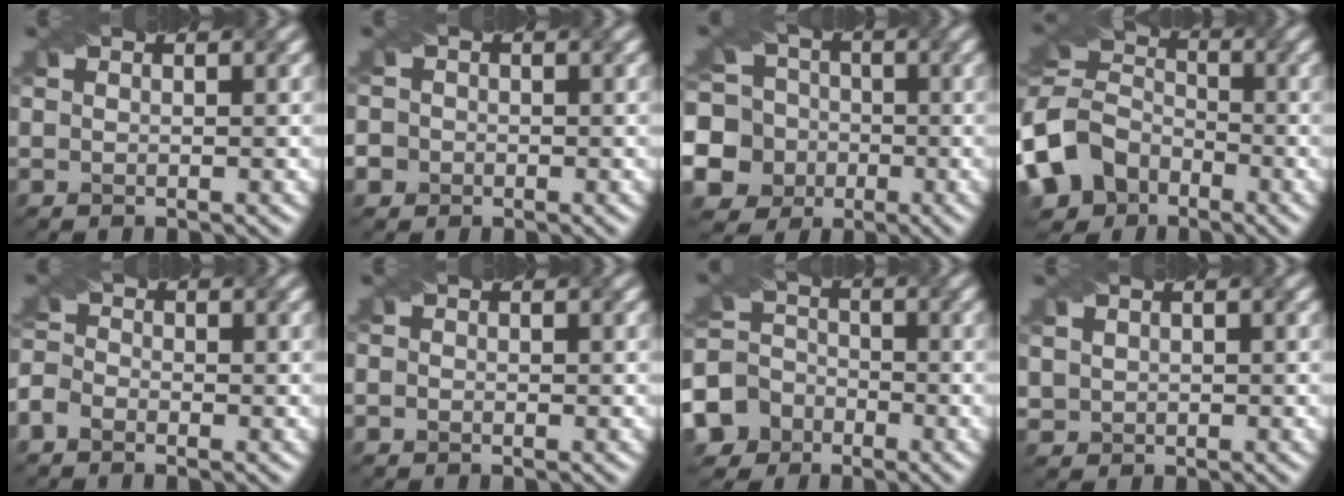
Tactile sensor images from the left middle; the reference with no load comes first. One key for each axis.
{"total": 3.7, "fx": -0.8, "fy": 3.5, "fz": 1.2, "tx": -0.021, "ty": 0.034, "tz": -0.038}
{"total": 10.8, "fx": -2.8, "fy": 9.7, "fz": 3.8, "tx": -0.099, "ty": 0.001, "tz": -0.069}
{"total": 9.2, "fx": -5.1, "fy": 6.8, "fz": 3.7, "tx": -0.095, "ty": 0.009, "tz": -0.098}
{"total": 2.3, "fx": -1.9, "fy": 1.2, "fz": 0.8, "tx": -0.023, "ty": 0.011, "tz": -0.038}
{"total": 0.7, "fx": -0.4, "fy": 0.5, "fz": 0.3, "tx": -0.003, "ty": 0.009, "tz": -0.011}
{"total": 8.4, "fx": -4.9, "fy": 6.7, "fz": 1.5, "tx": -0.042, "ty": -0.009, "tz": -0.097}
{"total": 1.7, "fx": 0.8, "fy": 1.3, "fz": 0.6, "tx": -0.029, "ty": 0.009, "tz": 0.034}